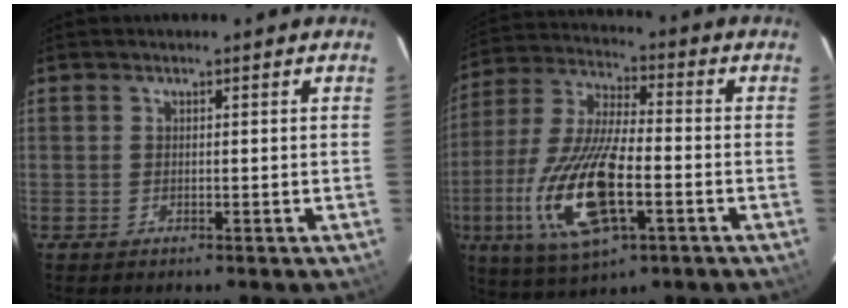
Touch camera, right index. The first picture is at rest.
{"total": 19.0, "force": [-5.8, 6.9, 16.7], "torque": [-0.360, -0.018, -0.108]}